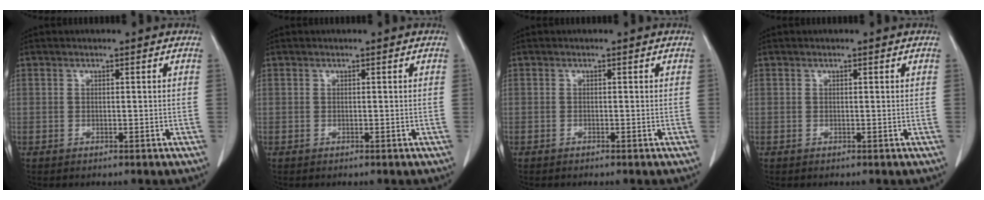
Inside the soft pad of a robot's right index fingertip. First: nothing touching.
{"total": 0.0}
{"total": 0.0}
{"total": 0.0}